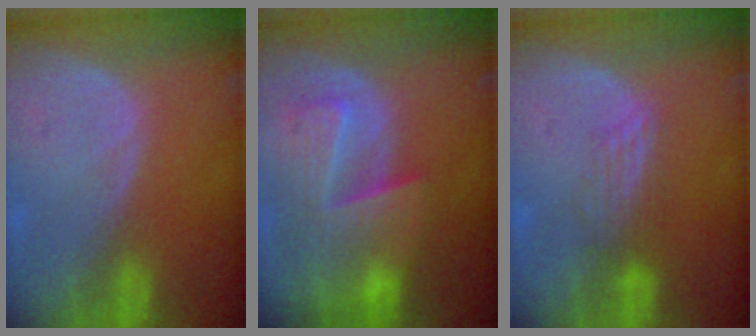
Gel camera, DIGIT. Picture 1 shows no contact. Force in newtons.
{"total": 9.6, "press": 8.4, "slide": 4.8}
{"total": 2.7, "press": 2.7, "slide": 0.4}